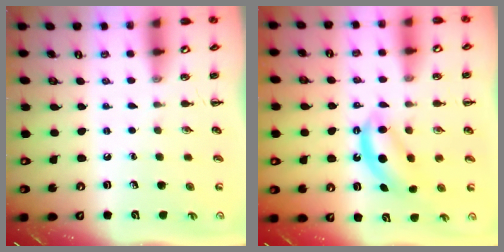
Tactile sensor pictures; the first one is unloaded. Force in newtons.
{"total": 7.0, "press": 7.0, "slide": 0.8}